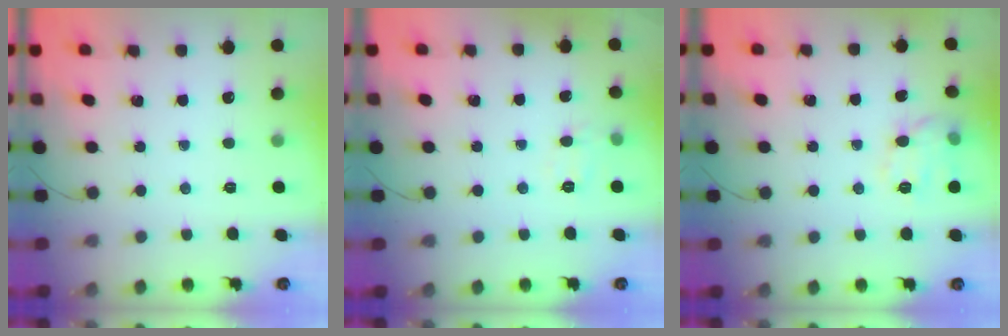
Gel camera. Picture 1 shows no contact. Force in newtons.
{"total": 6.5, "press": 6.3, "slide": 1.4}
{"total": 8.4, "press": 8.3, "slide": 1.0}